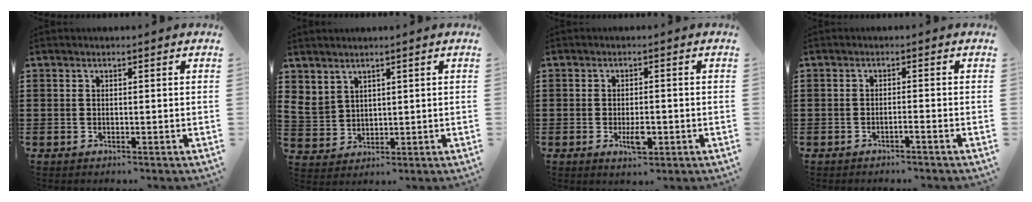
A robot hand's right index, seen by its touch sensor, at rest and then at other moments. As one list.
[{"total": 3.5, "force": [2.7, 2.2, 0.4], "torque": [-0.023, 0.003, 0.053]}, {"total": 3.6, "force": [-1.0, 1.4, 3.1], "torque": [-0.061, 0.000, -0.018]}, {"total": 1.0, "force": [-0.9, -0.2, 0.4], "torque": [-0.009, 0.000, -0.017]}]